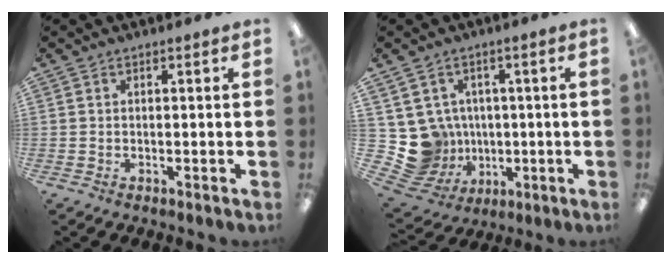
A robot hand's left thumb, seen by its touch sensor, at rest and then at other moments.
{"total": 10.3, "force": [0.0, 10.1, 2.3], "torque": [-0.094, -0.008, 0.011]}